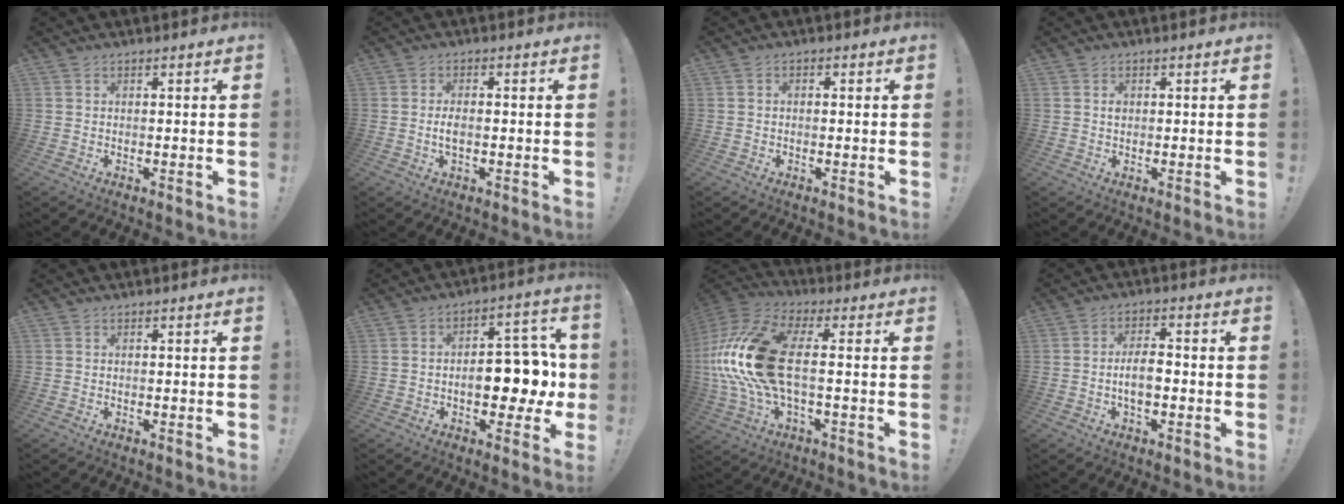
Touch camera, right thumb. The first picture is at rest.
{"total": 3.0, "force": [-0.4, 1.2, 2.7], "torque": [-0.061, 0.000, -0.011]}
{"total": 1.2, "force": [-0.8, 0.6, 0.7], "torque": [-0.016, 0.006, -0.013]}
{"total": 0.8, "force": [0.0, 0.7, 0.4], "torque": [-0.006, 0.002, -0.001]}
{"total": 0.0}
{"total": 14.4, "force": [-1.9, 8.2, 11.7], "torque": [-0.151, 0.018, -0.027]}
{"total": 22.8, "force": [0.2, 10.4, 20.3], "torque": [-0.419, 0.010, 0.010]}
{"total": 6.1, "force": [-1.3, 2.9, 5.2], "torque": [-0.089, 0.002, -0.029]}